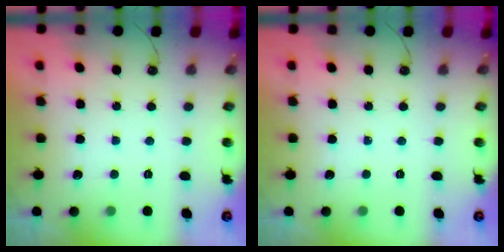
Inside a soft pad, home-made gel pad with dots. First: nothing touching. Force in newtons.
{"total": 0.0}